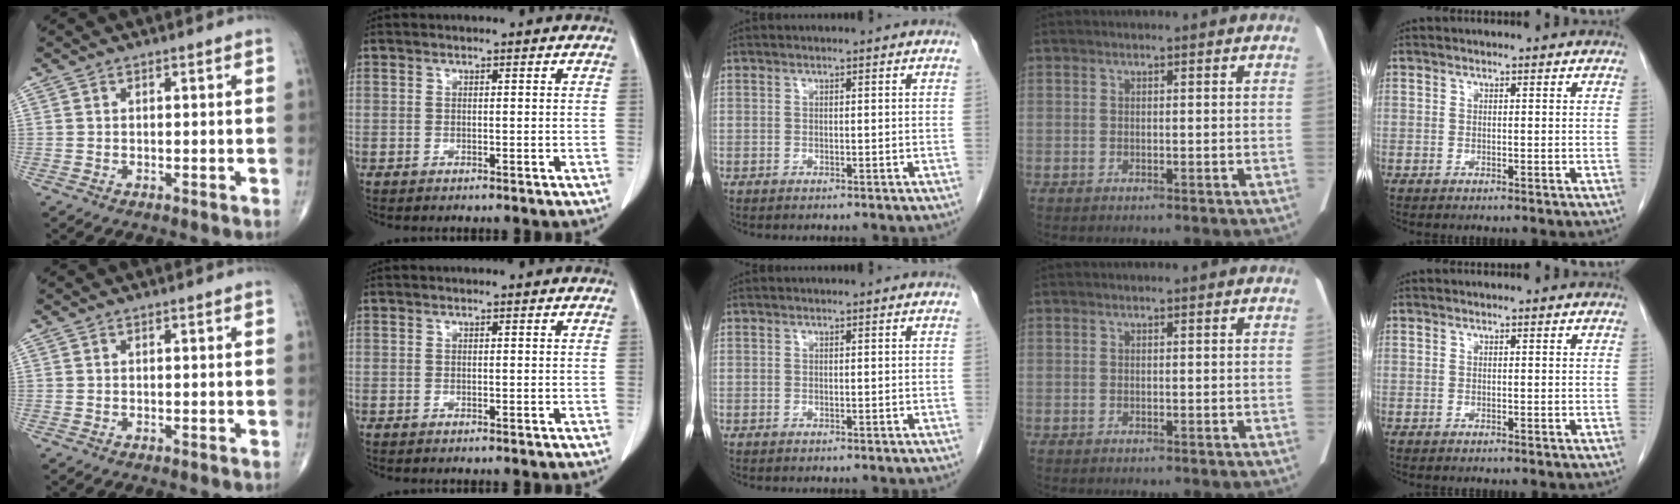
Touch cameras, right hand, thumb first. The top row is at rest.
{}